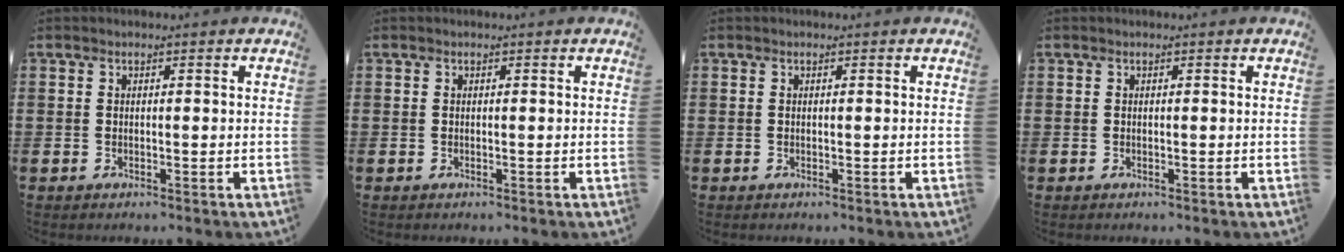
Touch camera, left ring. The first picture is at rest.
{"total": 0.0}
{"total": 0.0}
{"total": 0.0}